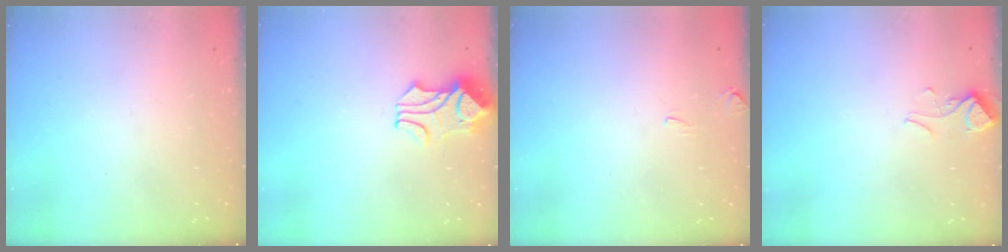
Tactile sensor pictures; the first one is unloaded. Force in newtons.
{"total": 1.6, "press": 1.2, "slide": 1.0}
{"total": 4.8, "press": 4.8, "slide": 0.1}
{"total": 3.4, "press": 3.3, "slide": 0.3}